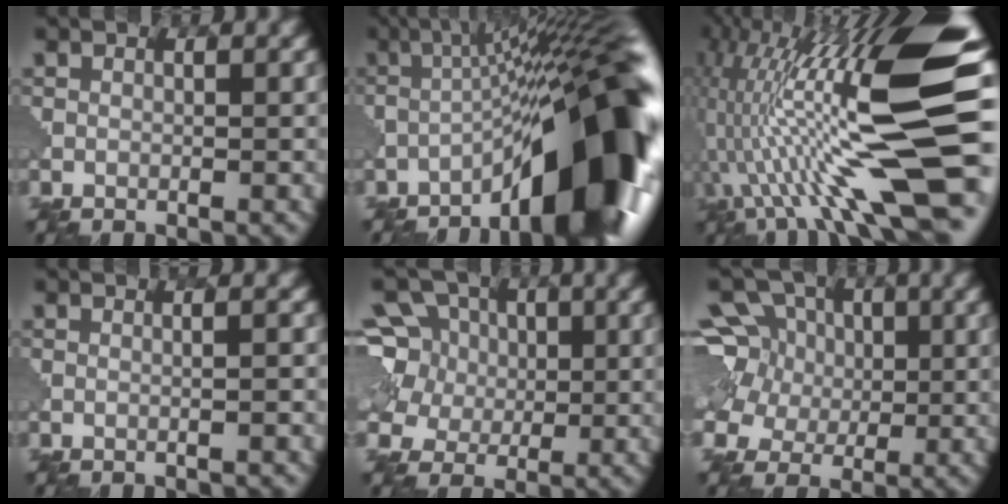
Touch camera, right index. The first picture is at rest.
{"total": 13.9, "force": [-6.7, 2.9, 11.8], "torque": [-0.168, 0.014, -0.095]}
{"total": 14.3, "force": [1.2, 3.0, 13.9], "torque": [-0.261, 0.015, 0.039]}
{"total": 1.2, "force": [-0.1, 0.3, 1.1], "torque": [-0.005, 0.006, -0.014]}
{"total": 8.2, "force": [3.1, 6.8, 3.4], "torque": [-0.071, 0.028, 0.033]}
{"total": 9.9, "force": [3.7, 8.0, 4.4], "torque": [-0.097, 0.037, 0.039]}